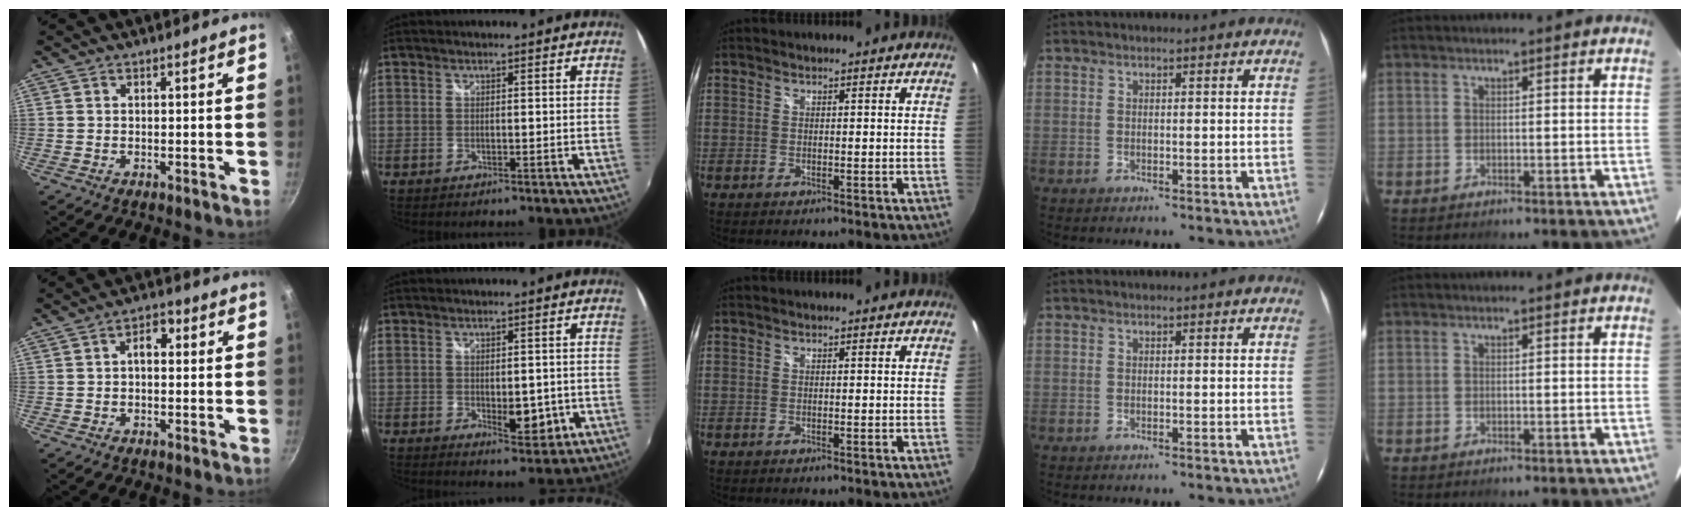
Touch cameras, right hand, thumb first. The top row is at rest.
{"thumb": {"total": 3.9, "force": [0.6, 2.5, 3.0], "torque": [-0.029, 0.011, 0.001]}, "index": {"total": 6.4, "force": [-0.7, 3.5, 5.2], "torque": [-0.085, -0.014, -0.003]}}